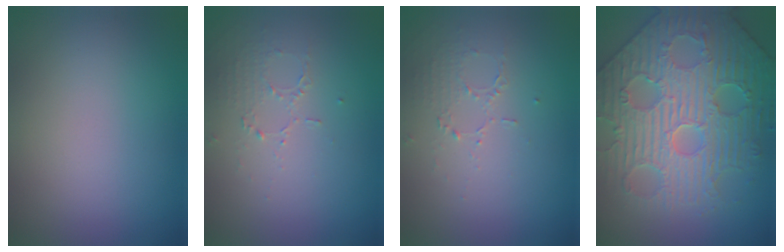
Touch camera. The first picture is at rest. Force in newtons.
{"total": 1.3, "press": 0.6, "slide": 1.1}
{"total": 1.3, "press": 0.6, "slide": 1.1}
{"total": 7.6, "press": 6.3, "slide": 4.3}